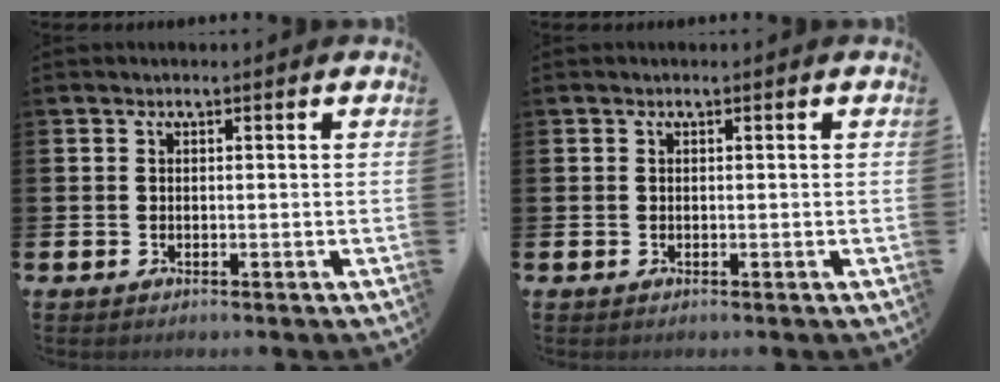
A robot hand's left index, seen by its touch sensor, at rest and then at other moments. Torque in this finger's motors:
{"motor_torque": [-0.04, -0.02, 0.00, 0.00]}